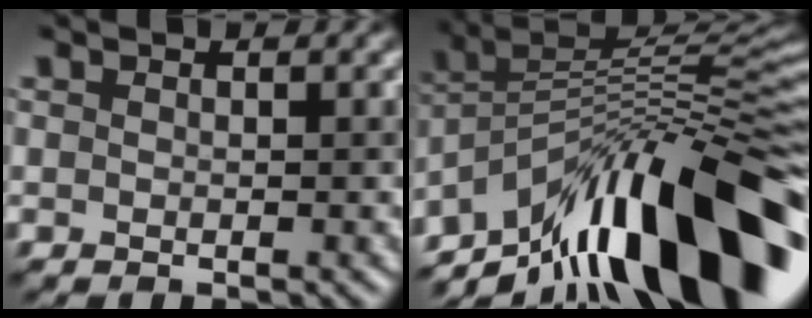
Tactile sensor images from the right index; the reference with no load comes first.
{"total": 15.6, "force": [-7.9, 5.1, 12.4], "torque": [-0.196, 0.038, -0.137]}